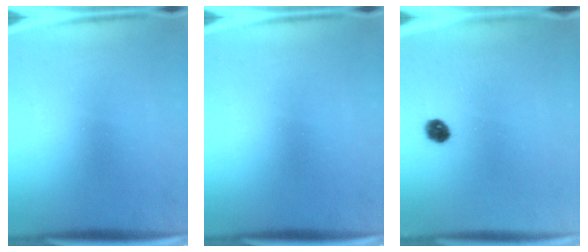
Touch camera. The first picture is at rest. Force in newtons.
{"total": 0.0}
{"total": 3.3}